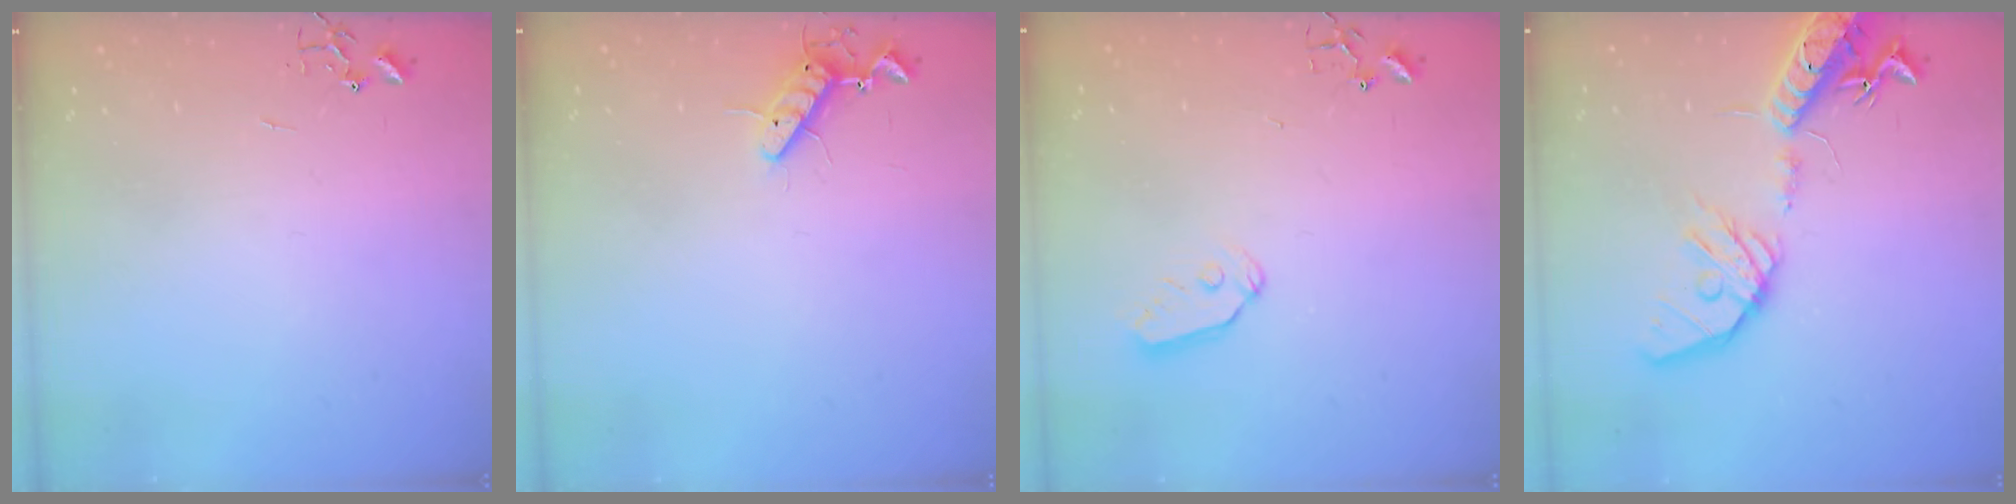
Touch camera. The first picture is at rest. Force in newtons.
{"total": 8.5, "press": 8.4, "slide": 1.5}
{"total": 7.4, "press": 7.4, "slide": 0.5}
{"total": 18.6, "press": 18.2, "slide": 3.5}